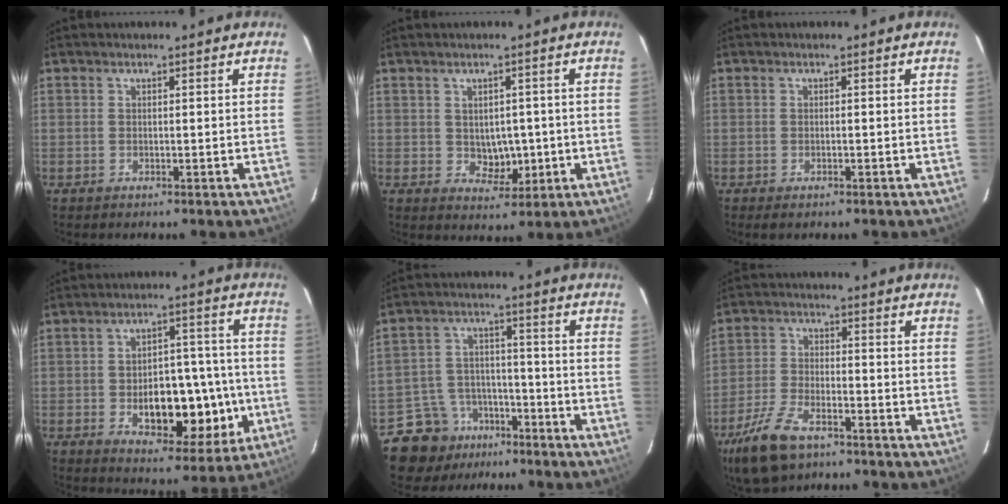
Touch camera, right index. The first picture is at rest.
{"total": 5.3, "force": [-0.3, 3.8, 3.7], "torque": [-0.053, 0.002, 0.008]}
{"total": 2.3, "force": [-1.2, 1.1, 1.7], "torque": [-0.039, -0.003, -0.015]}
{"total": 16.1, "force": [-3.5, 7.8, 13.6], "torque": [-0.191, 0.026, -0.035]}
{"total": 11.1, "force": [-7.8, 7.8, 1.6], "torque": [-0.035, 0.049, -0.122]}
{"total": 10.5, "force": [-6.9, 4.3, 6.7], "torque": [-0.150, -0.011, -0.128]}